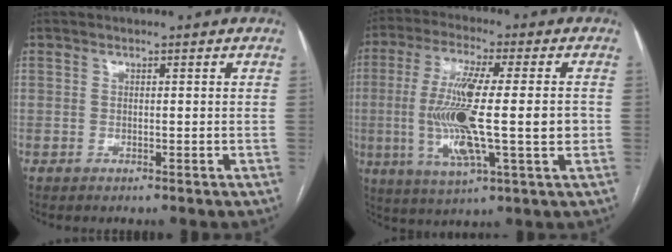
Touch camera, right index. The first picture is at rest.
{"total": 16.1, "force": [-1.2, 2.0, 15.9], "torque": [-0.303, -0.005, -0.021]}